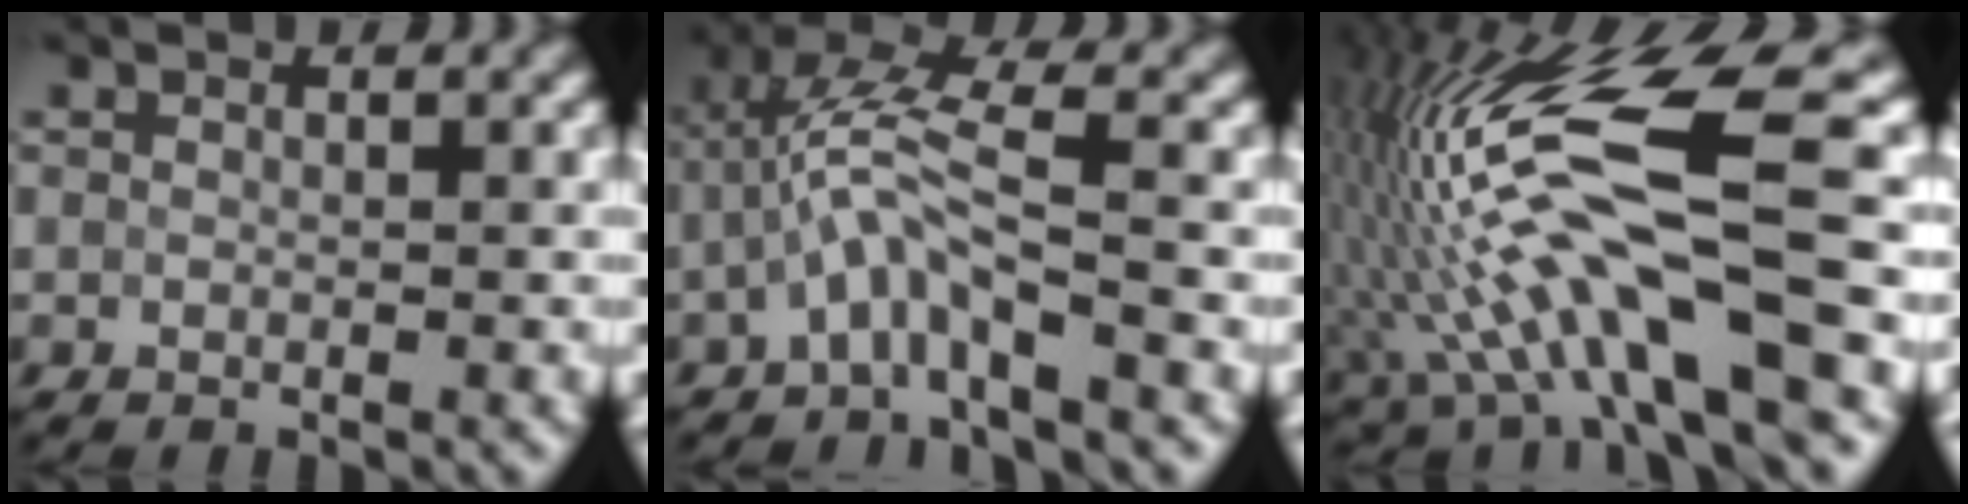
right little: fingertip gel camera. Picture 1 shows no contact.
{"total": 4.3, "force": [-1.9, 0.4, 3.9], "torque": [-0.085, 0.021, -0.045]}
{"total": 13.0, "force": [-1.2, 2.9, 12.6], "torque": [-0.249, 0.016, -0.017]}